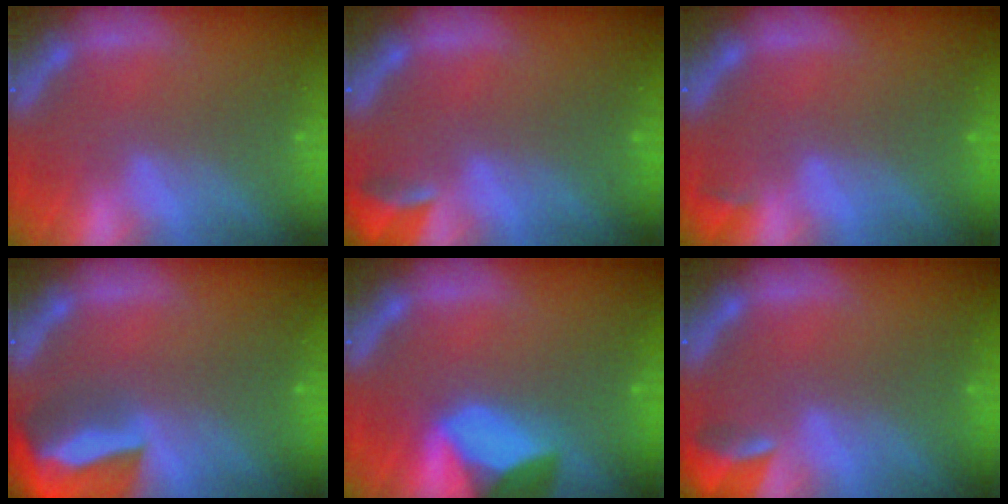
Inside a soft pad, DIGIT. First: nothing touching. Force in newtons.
{"total": 2.4}
{"total": 0.9}
{"total": 9.4}
{"total": 8.4}
{"total": 2.9}